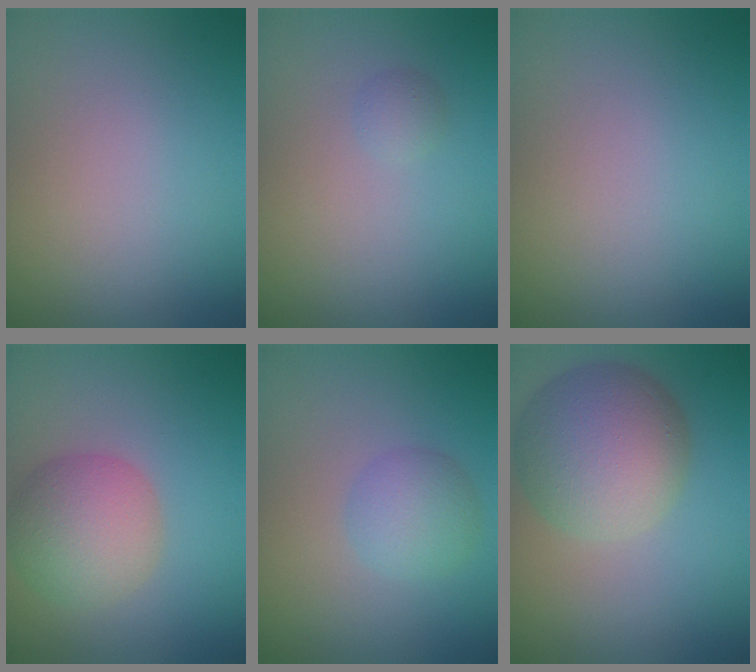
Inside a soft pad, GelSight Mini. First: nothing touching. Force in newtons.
{"total": 0.9, "press": 0.9, "slide": 0.0}
{"total": 0.0}
{"total": 5.2, "press": 5.2, "slide": 0.3}
{"total": 2.6, "press": 2.6, "slide": 0.2}
{"total": 8.5, "press": 8.5, "slide": 0.4}